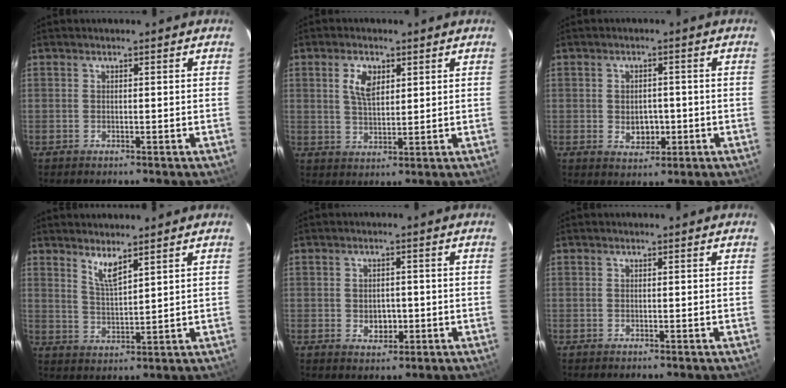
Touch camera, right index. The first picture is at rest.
{"total": 5.2, "force": [2.1, 2.8, 3.9], "torque": [-0.071, 0.007, 0.042]}
{"total": 4.5, "force": [-0.8, 3.4, 2.8], "torque": [-0.048, 0.000, -0.006]}
{"total": 4.5, "force": [3.4, 0.6, 2.9], "torque": [-0.055, -0.005, 0.066]}
{"total": 3.8, "force": [-0.7, 2.9, 2.3], "torque": [-0.038, 0.000, -0.006]}
{"total": 0.0}